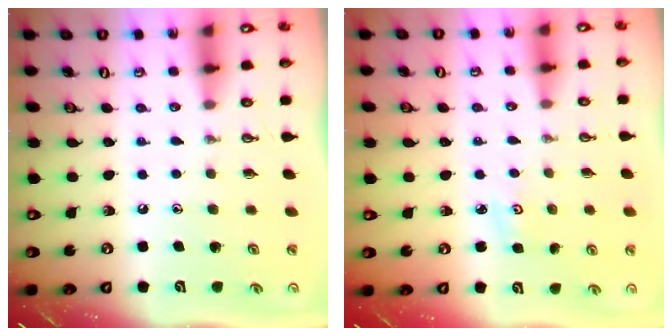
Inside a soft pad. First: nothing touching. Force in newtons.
{"total": 2.5, "press": 2.4, "slide": 0.4}